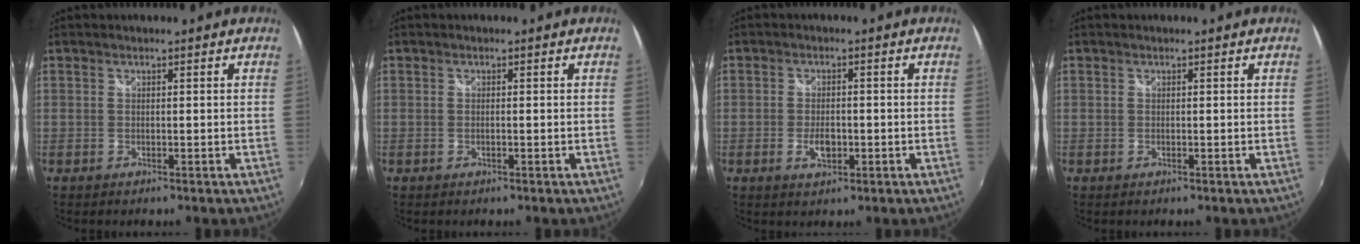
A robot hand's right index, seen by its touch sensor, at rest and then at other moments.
{"total": 0.7, "force": [-0.2, 0.1, 0.6], "torque": [-0.013, 0.000, -0.005]}
{"total": 3.8, "force": [-1.2, 2.1, 3.0], "torque": [-0.059, -0.004, -0.020]}
{"total": 0.0}